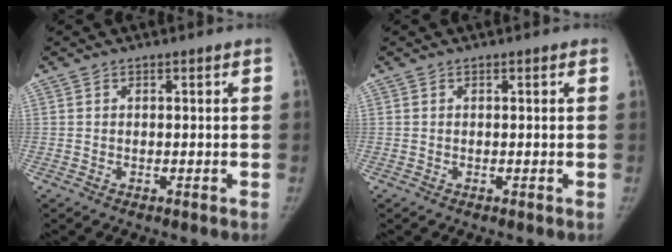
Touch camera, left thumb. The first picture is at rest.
{"total": 0.0}